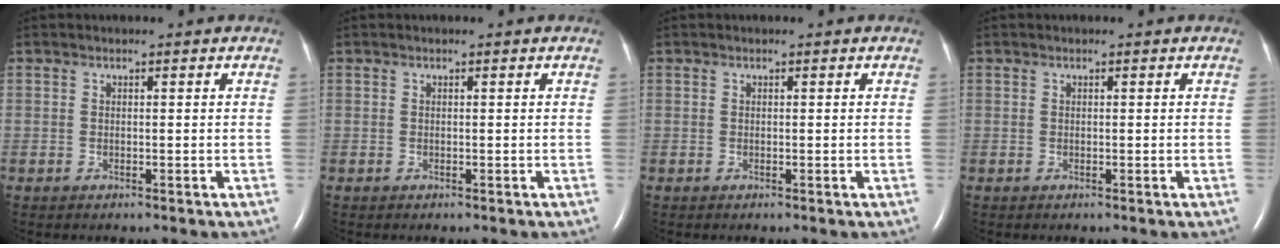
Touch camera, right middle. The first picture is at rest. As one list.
[{"total": 0.0}, {"total": 0.0}, {"total": 0.0}]